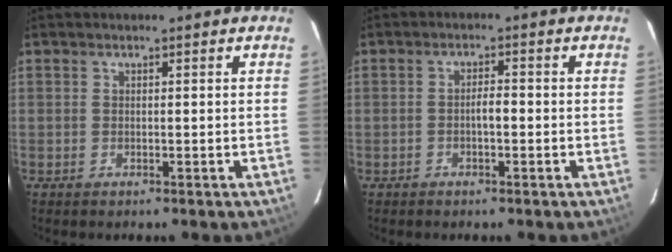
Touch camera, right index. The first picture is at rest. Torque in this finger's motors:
{"motor_torque": [0.52, 0.42, 0.02, 0.02]}